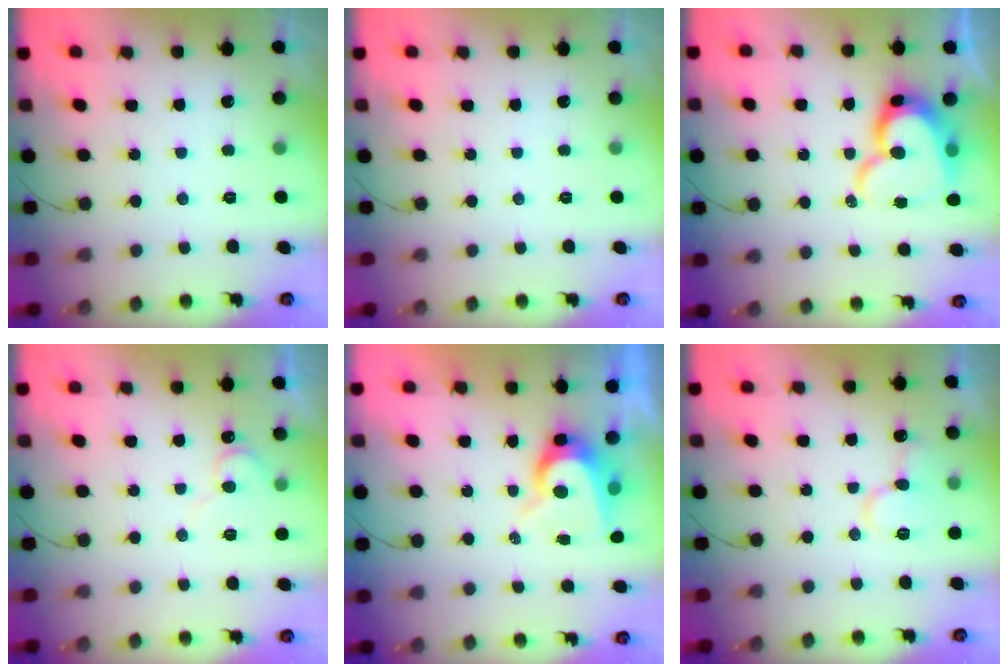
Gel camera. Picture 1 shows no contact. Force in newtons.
{"total": 0.0}
{"total": 16.2, "press": 16.2, "slide": 1.5}
{"total": 7.0, "press": 6.9, "slide": 0.7}
{"total": 7.3, "press": 7.3, "slide": 0.4}
{"total": 10.4, "press": 10.3, "slide": 1.3}